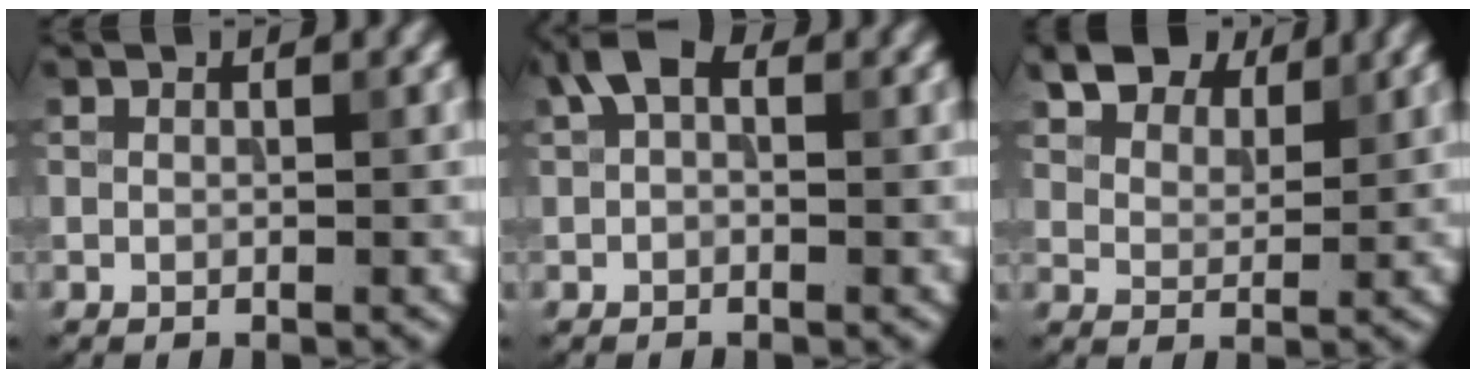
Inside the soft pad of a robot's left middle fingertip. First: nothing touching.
{"total": 2.6, "force": [0.8, 1.6, 1.9], "torque": [-0.030, 0.010, 0.005]}
{"total": 5.9, "force": [4.8, 2.7, 2.2], "torque": [-0.052, -0.011, 0.097]}